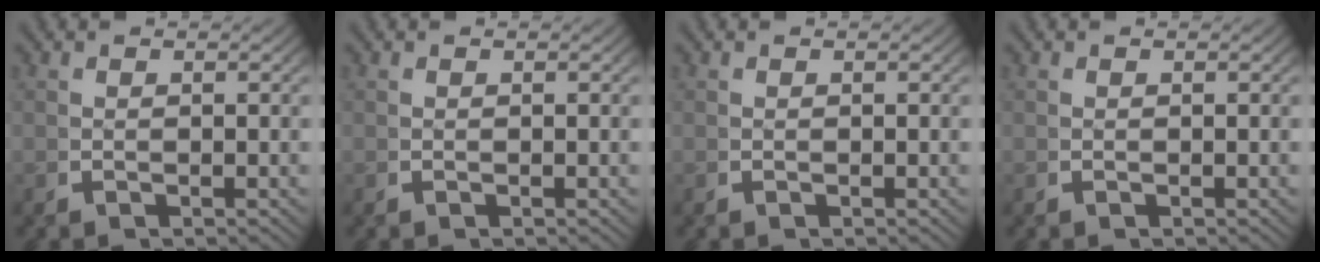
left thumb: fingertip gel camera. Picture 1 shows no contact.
{"total": 0.0}
{"total": 0.0}
{"total": 0.0}